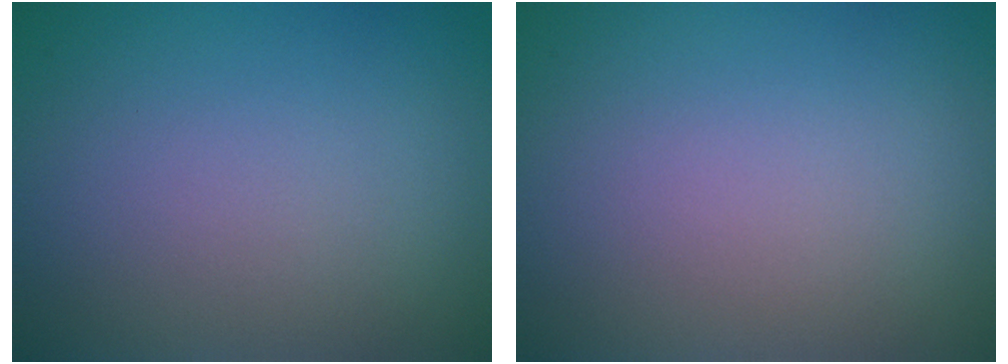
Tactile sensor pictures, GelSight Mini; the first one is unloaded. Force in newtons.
{"total": 0.0}